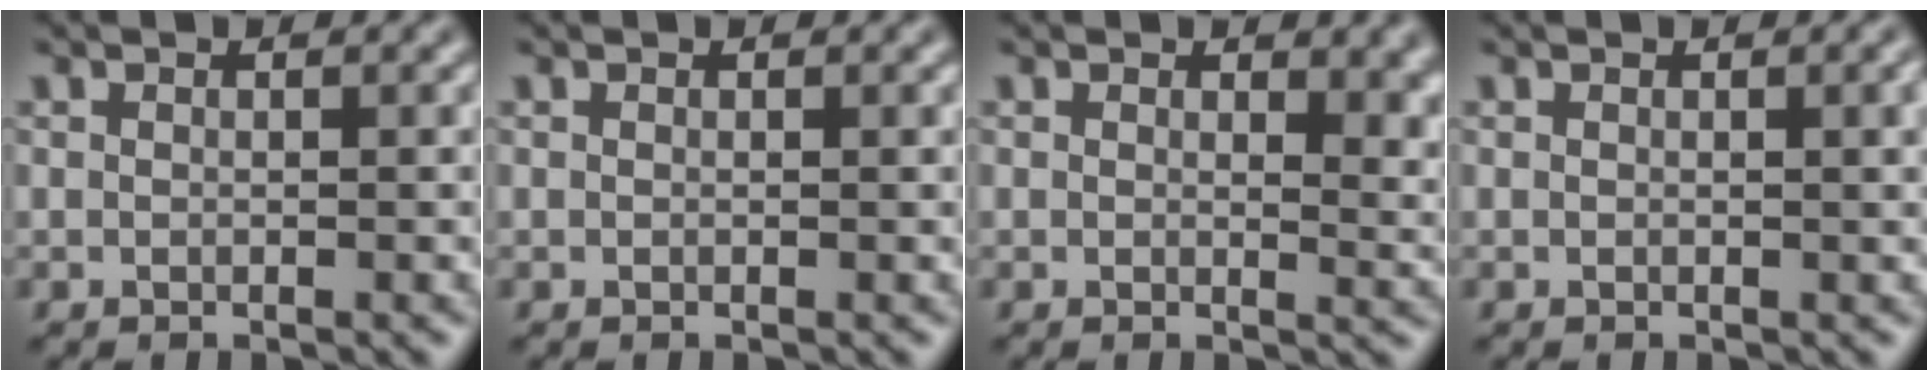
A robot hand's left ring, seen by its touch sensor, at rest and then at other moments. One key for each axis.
{"total": 0.0}
{"total": 3.6, "fx": 1.4, "fy": 1.9, "fz": 2.8, "tx": -0.027, "ty": -0.008, "tz": 0.022}
{"total": 1.6, "fx": 0.4, "fy": 0.4, "fz": 1.5, "tx": -0.016, "ty": 0.003, "tz": 0.005}